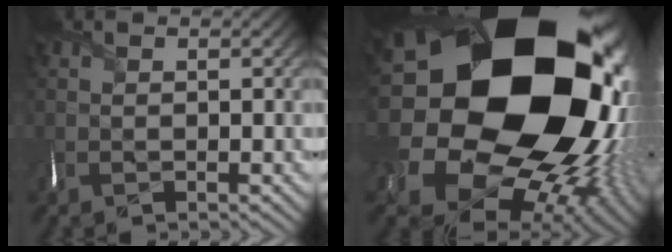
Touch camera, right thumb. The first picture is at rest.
{"total": 25.0, "force": [3.6, 19.3, 15.5], "torque": [-0.325, -0.062, 0.048]}